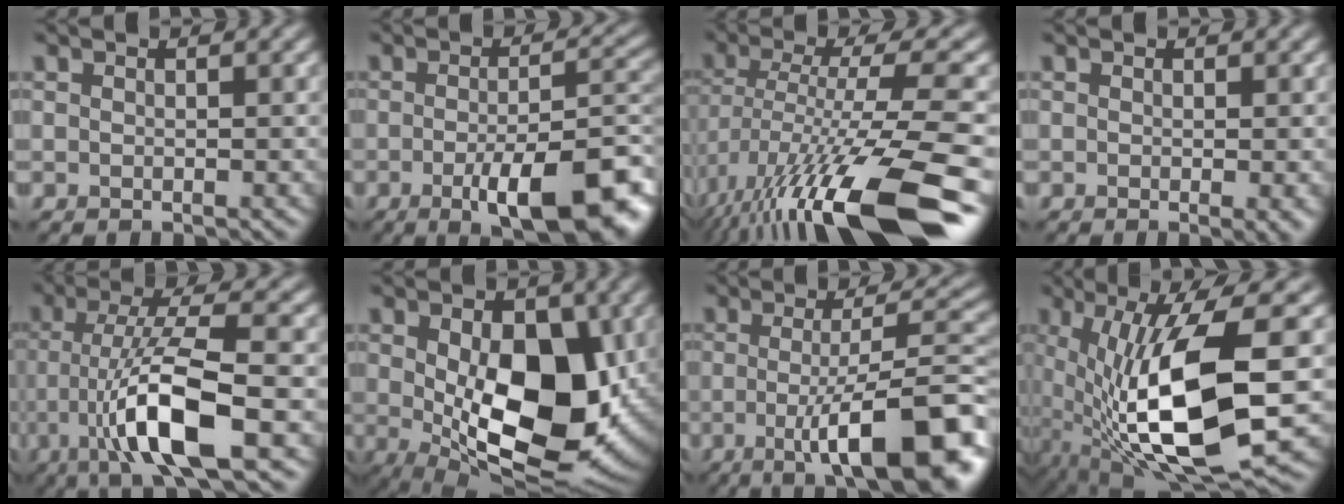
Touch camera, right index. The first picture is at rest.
{"total": 10.5, "force": [-4.5, 2.8, 9.0], "torque": [-0.131, -0.005, -0.068]}
{"total": 15.6, "force": [-7.5, 3.8, 13.1], "torque": [-0.236, 0.000, -0.118]}
{"total": 1.8, "force": [-0.3, 0.3, 1.7], "torque": [-0.021, -0.007, -0.004]}
{"total": 9.2, "force": [-2.7, 2.0, 8.5], "torque": [-0.145, 0.006, -0.052]}
{"total": 13.6, "force": [-0.4, 7.8, 11.1], "torque": [-0.164, -0.022, 0.006]}
{"total": 12.6, "force": [-3.8, 3.2, 11.6], "torque": [-0.153, -0.002, -0.057]}
{"total": 13.1, "force": [-1.3, 3.9, 12.4], "torque": [-0.235, -0.023, -0.015]}